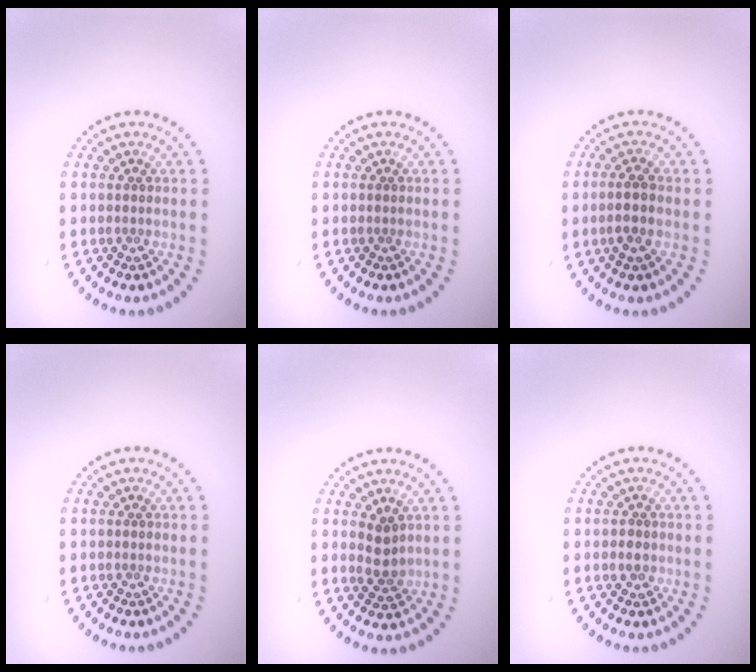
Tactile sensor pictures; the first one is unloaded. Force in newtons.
{"total": 0.0}
{"total": 2.1, "press": 1.9, "slide": 0.8}
{"total": 0.0}
{"total": 2.0, "press": 2.0, "slide": 0.6}
{"total": 0.6, "press": 0.6, "slide": 0.1}